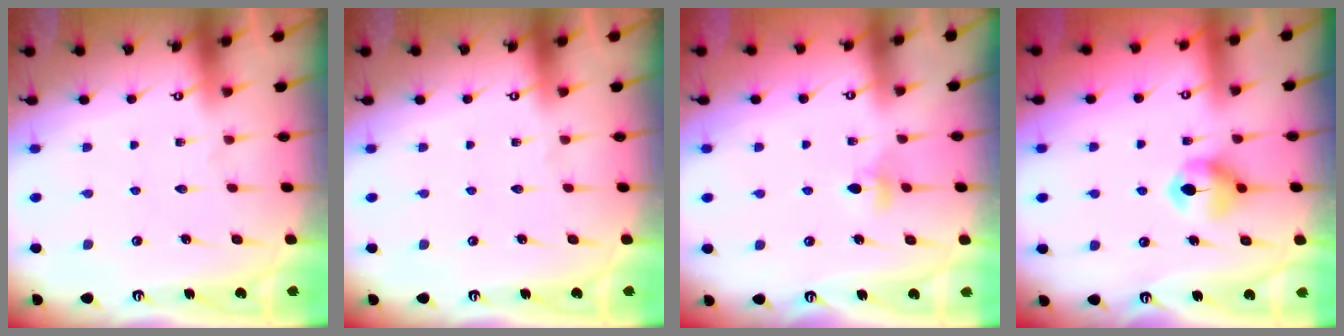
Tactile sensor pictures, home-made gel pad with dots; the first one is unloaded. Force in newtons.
{"total": 0.0}
{"total": 4.1, "press": 4.0, "slide": 1.0}
{"total": 6.4, "press": 6.4, "slide": 0.5}